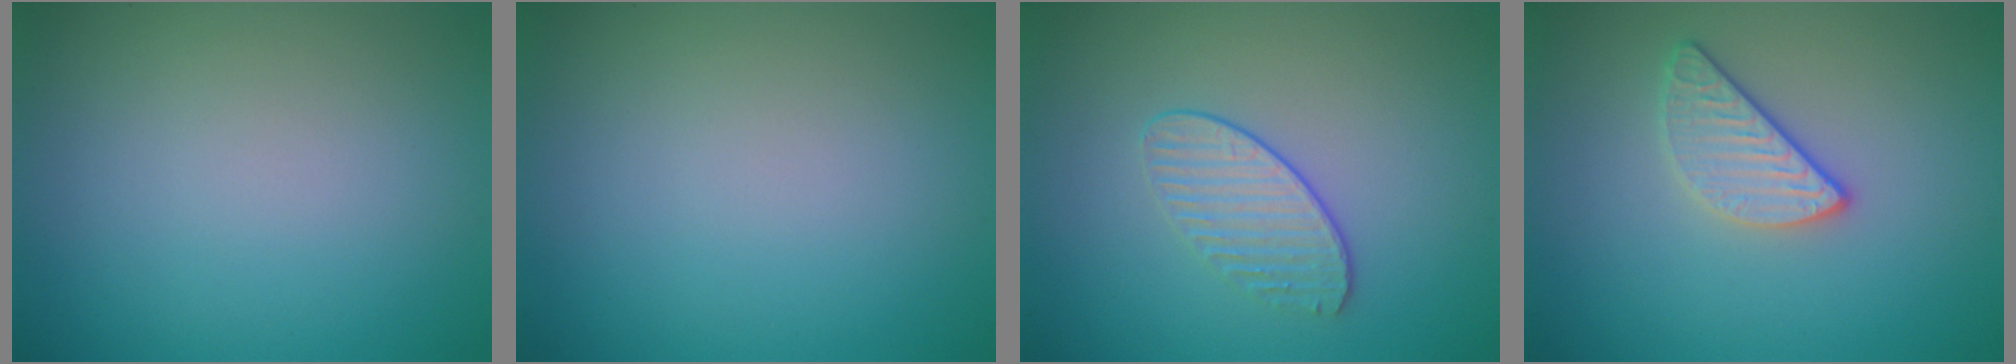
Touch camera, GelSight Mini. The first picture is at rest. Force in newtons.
{"total": 0.0}
{"total": 1.9, "press": 1.5, "slide": 1.2}
{"total": 2.5, "press": 2.3, "slide": 1.0}